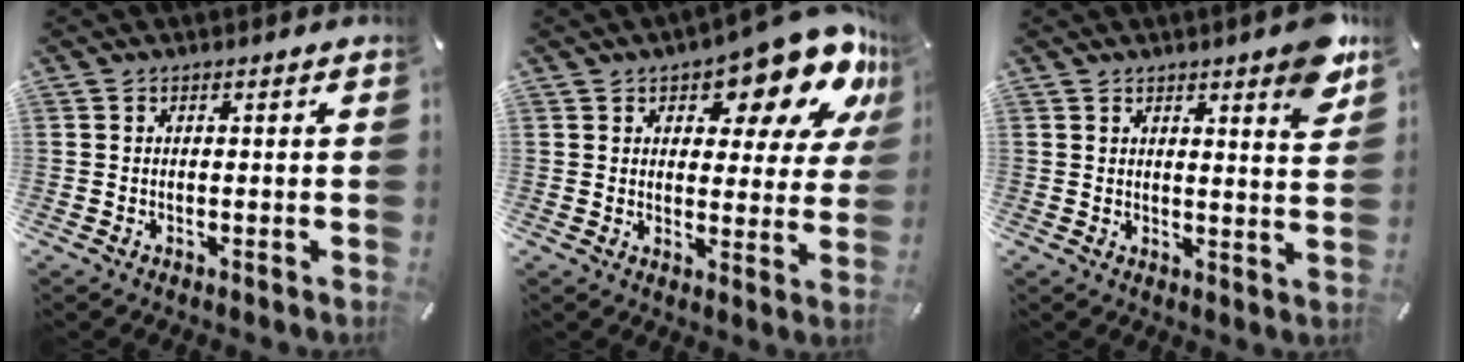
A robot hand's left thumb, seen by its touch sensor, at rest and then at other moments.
{"total": 15.2, "force": [10.5, 5.9, 9.3], "torque": [-0.112, -0.076, 0.172]}
{"total": 6.2, "force": [4.5, 1.4, 4.0], "torque": [-0.050, -0.030, 0.072]}